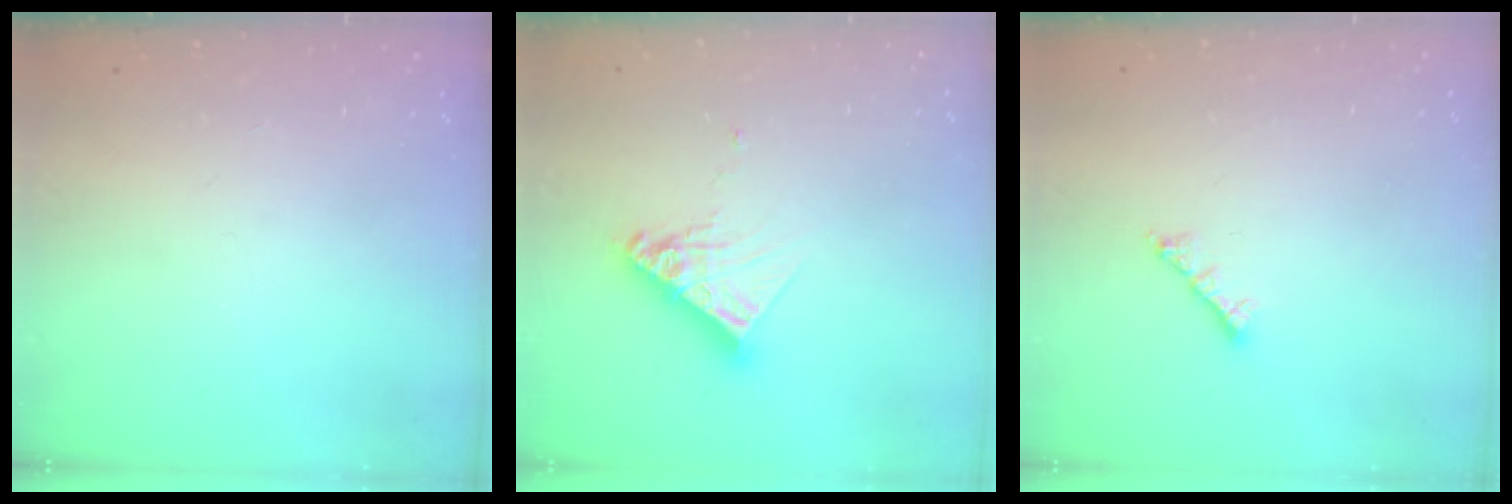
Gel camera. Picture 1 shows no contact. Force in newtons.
{"total": 10.1, "press": 10.1, "slide": 0.9}
{"total": 1.8, "press": 1.7, "slide": 0.6}